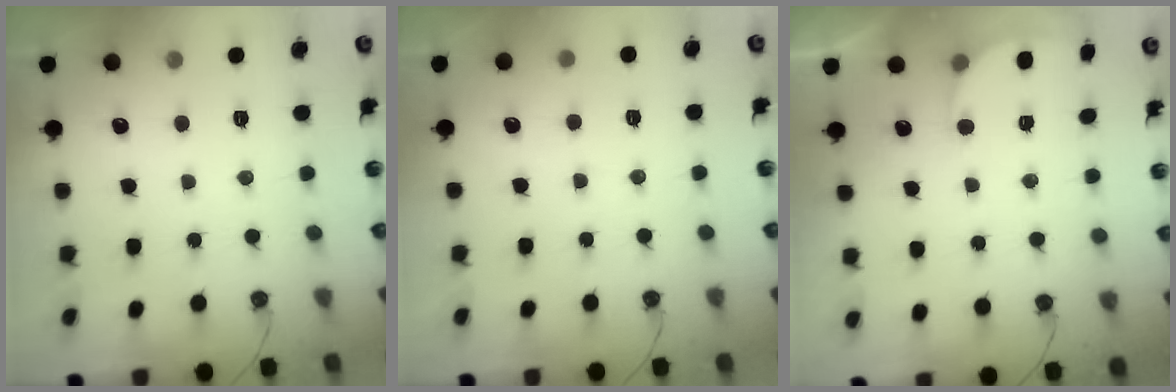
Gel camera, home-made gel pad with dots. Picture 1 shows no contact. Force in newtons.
{"total": 1.8, "press": 1.7, "slide": 0.1}
{"total": 2.8, "press": 2.6, "slide": 1.0}